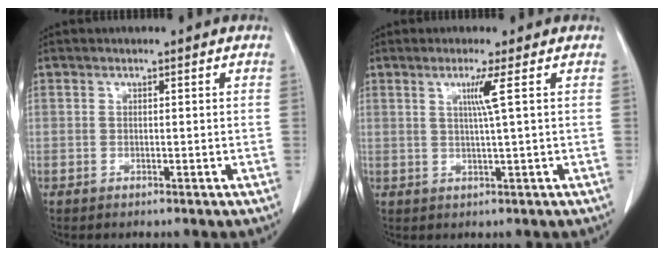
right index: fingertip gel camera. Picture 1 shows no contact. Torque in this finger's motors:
{"motor_torque": [0.41, 0.12, 0.05, 0.06]}